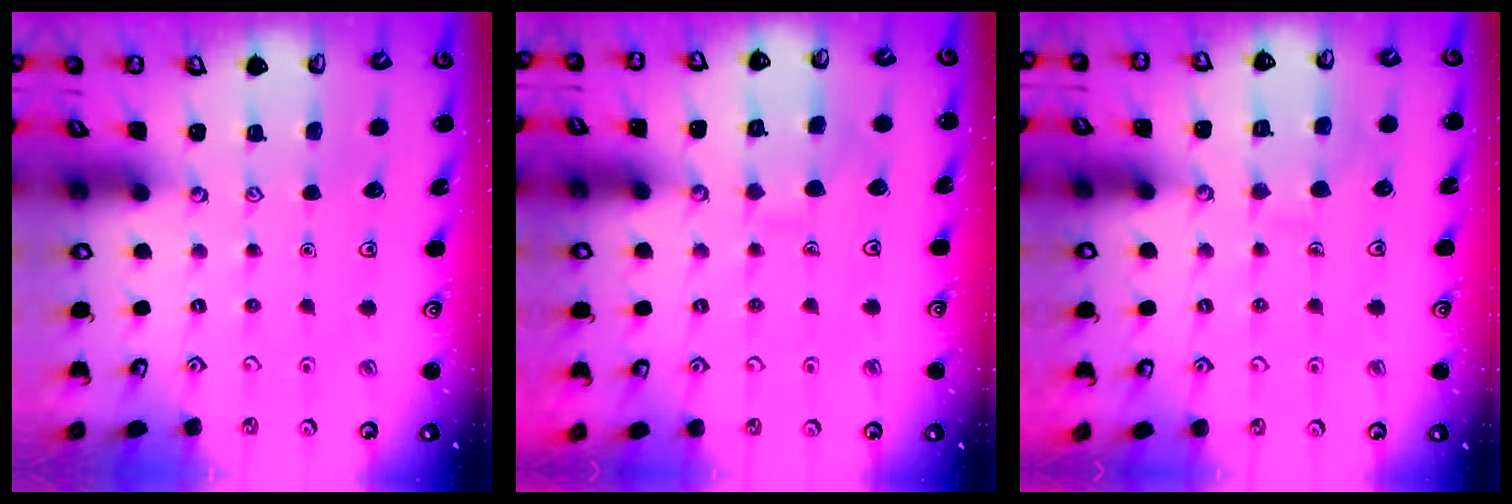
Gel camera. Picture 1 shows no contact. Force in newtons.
{"total": 6.2, "press": 6.2, "slide": 0.6}
{"total": 6.7, "press": 6.6, "slide": 0.7}